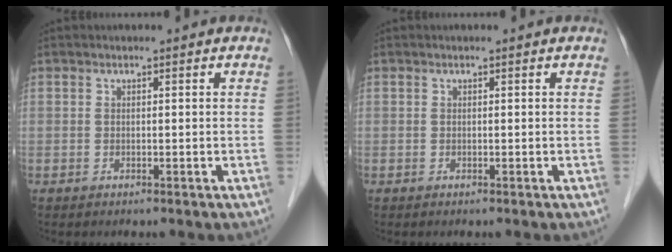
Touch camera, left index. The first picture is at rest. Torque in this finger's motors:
{"motor_torque": [0.00, 0.00, 0.01, 0.00]}